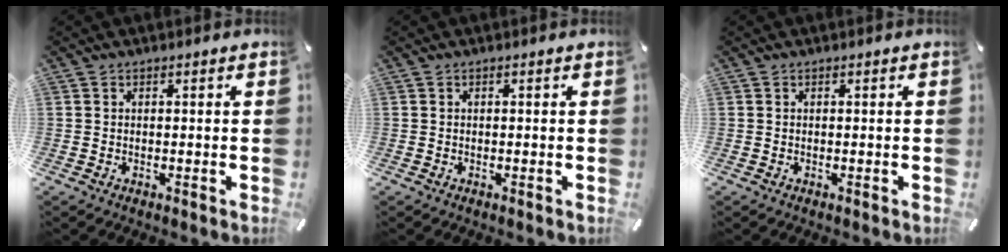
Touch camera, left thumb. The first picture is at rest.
{"total": 0.0}
{"total": 0.0}